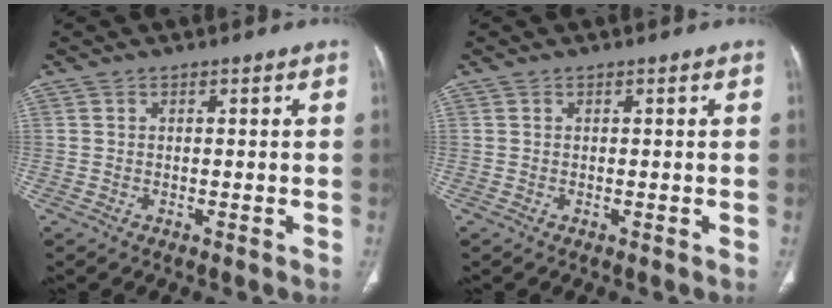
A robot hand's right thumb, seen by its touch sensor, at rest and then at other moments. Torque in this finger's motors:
{"motor_torque": [-0.03, 0.03, 0.00, 0.00, 0.03]}